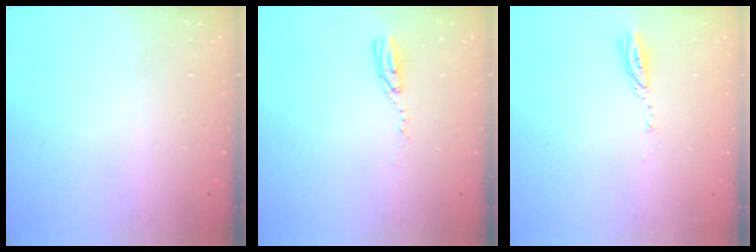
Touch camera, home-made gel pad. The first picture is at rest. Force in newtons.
{"total": 4.8, "press": 4.7, "slide": 0.4}
{"total": 3.7, "press": 3.6, "slide": 0.3}